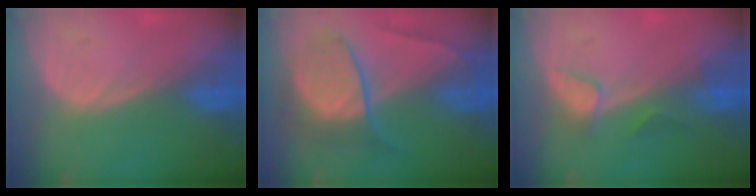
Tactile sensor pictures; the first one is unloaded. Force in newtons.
{"total": 7.5, "press": 7.5, "slide": 0.3}
{"total": 2.8, "press": 2.7, "slide": 0.4}